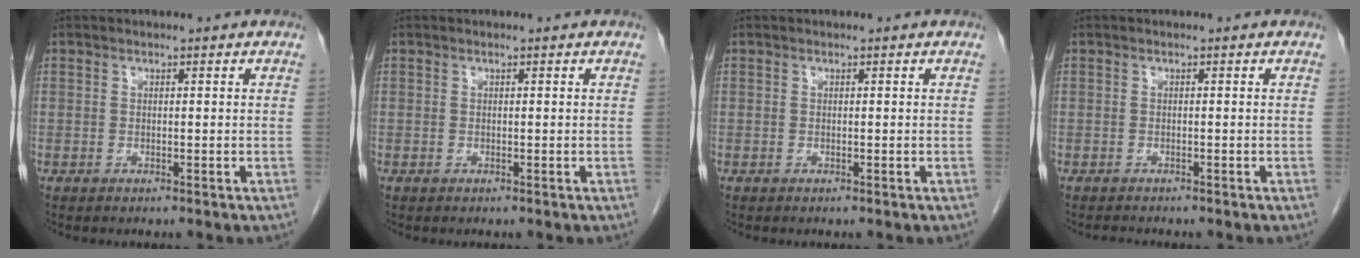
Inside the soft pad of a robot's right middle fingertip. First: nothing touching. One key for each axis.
{"total": 0.0}
{"total": 0.0}
{"total": 1.1, "fx": -1.0, "fy": 0.1, "fz": 0.2, "tx": -0.014, "ty": -0.007, "tz": -0.015}